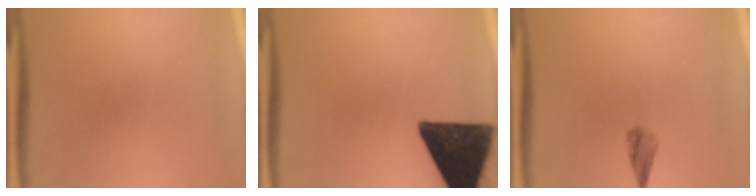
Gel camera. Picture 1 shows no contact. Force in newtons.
{"total": 16.1}
{"total": 2.0}